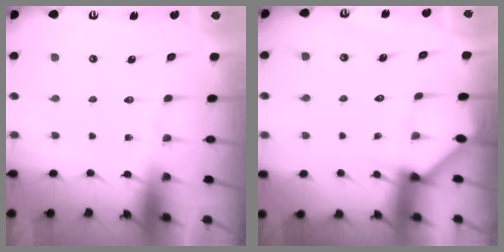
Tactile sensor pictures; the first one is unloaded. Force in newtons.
{"total": 2.2, "press": 2.2, "slide": 0.3}